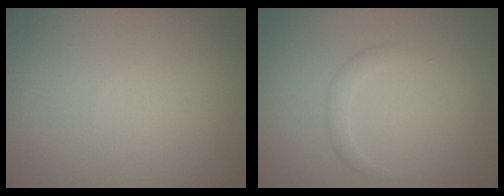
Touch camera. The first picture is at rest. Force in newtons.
{"total": 1.5, "press": 1.5, "slide": 0.1}